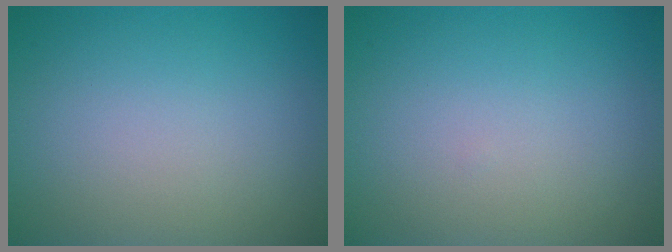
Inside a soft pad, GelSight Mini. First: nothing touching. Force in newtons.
{"total": 0.0}